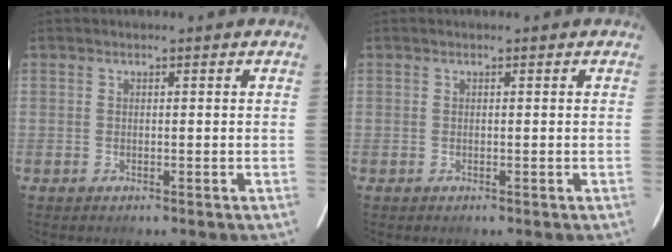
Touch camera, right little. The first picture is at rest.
{"total": 0.0}